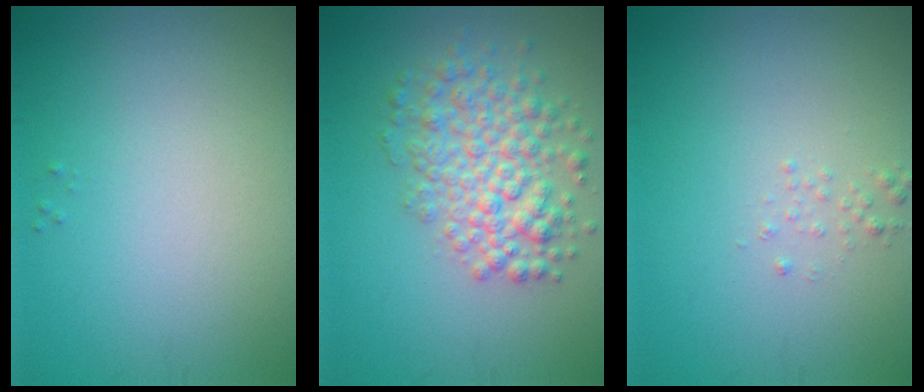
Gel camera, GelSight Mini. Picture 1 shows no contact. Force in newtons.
{"total": 5.2, "press": 5.2, "slide": 0.2}
{"total": 0.7, "press": 0.6, "slide": 0.1}